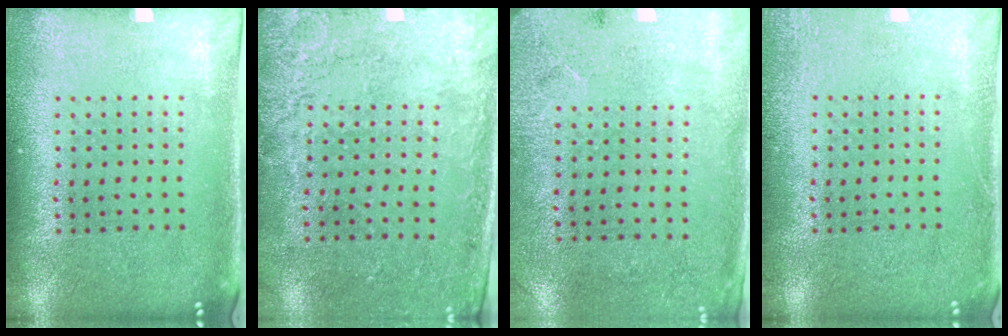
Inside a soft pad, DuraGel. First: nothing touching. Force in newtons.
{"total": 2.6, "press": 2.3, "slide": 1.1}
{"total": 2.7, "press": 2.2, "slide": 1.6}
{"total": 1.9, "press": 1.9, "slide": 0.3}